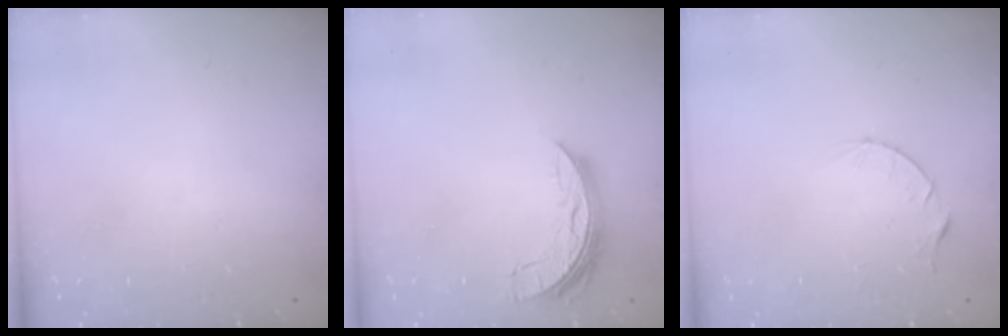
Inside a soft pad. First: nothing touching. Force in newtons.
{"total": 7.6, "press": 7.5, "slide": 1.1}
{"total": 4.3, "press": 4.2, "slide": 0.4}